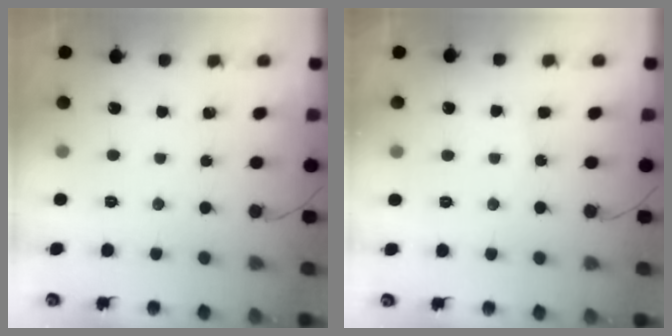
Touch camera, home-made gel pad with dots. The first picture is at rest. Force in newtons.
{"total": 3.7, "press": 3.7, "slide": 0.2}